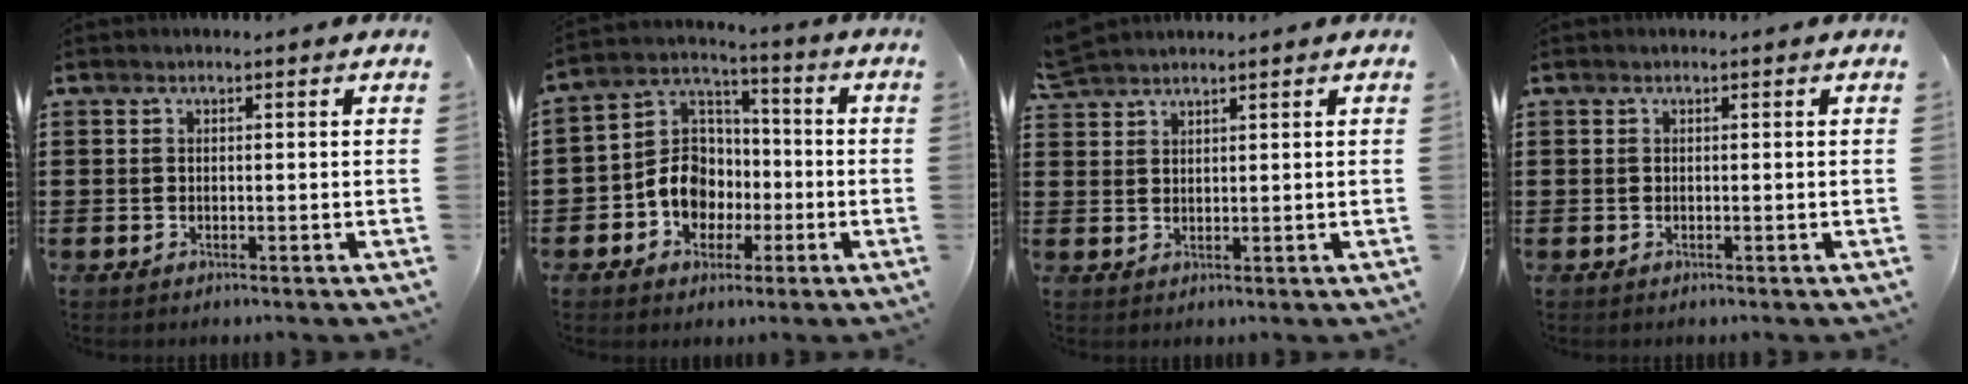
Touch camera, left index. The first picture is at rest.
{"total": 8.9, "force": [-2.7, 7.7, 3.5], "torque": [-0.103, 0.017, -0.053]}
{"total": 2.9, "force": [2.8, 0.5, 0.6], "torque": [-0.020, 0.000, 0.055]}
{"total": 0.0}